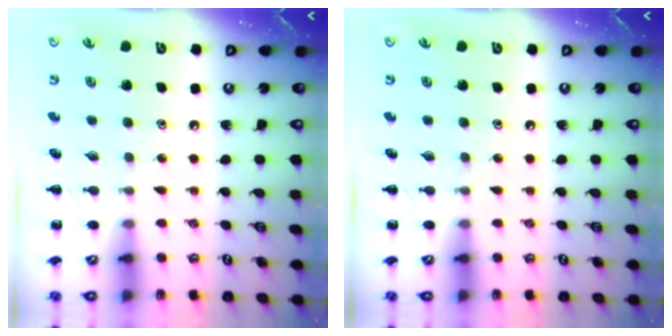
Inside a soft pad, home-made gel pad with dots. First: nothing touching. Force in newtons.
{"total": 0.0}